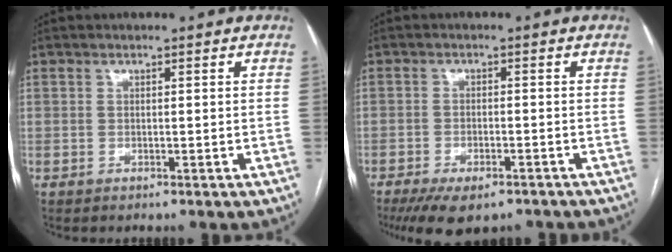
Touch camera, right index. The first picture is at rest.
{"total": 9.2, "force": [-7.0, 3.2, 5.1], "torque": [-0.079, -0.010, -0.106]}